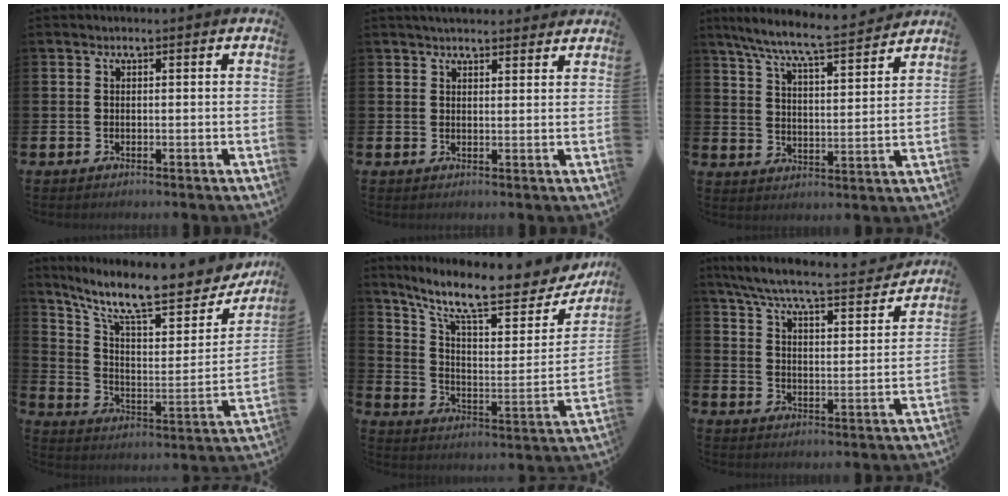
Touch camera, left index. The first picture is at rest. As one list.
[{"total": 3.0, "force": [2.9, 0.5, 0.4], "torque": [-0.004, -0.014, 0.051]}, {"total": 7.9, "force": [7.4, 0.3, 3.0], "torque": [-0.089, -0.049, 0.127]}, {"total": 12.2, "force": [10.0, 2.8, 6.3], "torque": [-0.144, -0.075, 0.166]}, {"total": 11.9, "force": [9.7, 2.7, 6.4], "torque": [-0.143, -0.071, 0.160]}, {"total": 7.1, "force": [6.4, 0.5, 3.1], "torque": [-0.089, -0.046, 0.105]}]